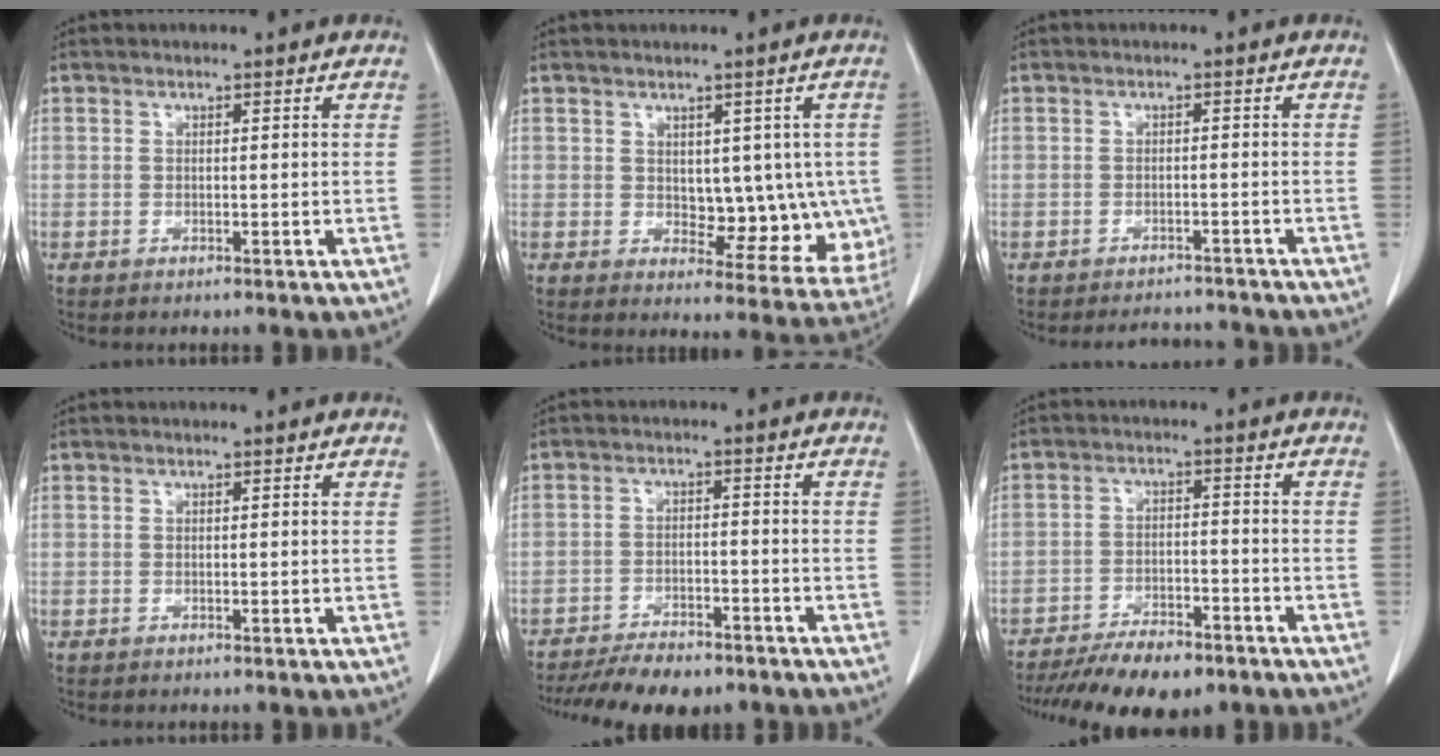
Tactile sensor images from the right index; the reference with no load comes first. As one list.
[{"total": 9.4, "force": [0.5, 5.6, 7.5], "torque": [-0.072, 0.004, 0.025]}, {"total": 4.3, "force": [-4.1, 1.3, -0.2], "torque": [0.007, 0.001, -0.056]}, {"total": 0.0}, {"total": 10.8, "force": [-8.9, 3.7, 4.8], "torque": [-0.066, -0.005, -0.135]}, {"total": 11.8, "force": [-9.3, 3.9, 6.1], "torque": [-0.090, -0.009, -0.145]}]